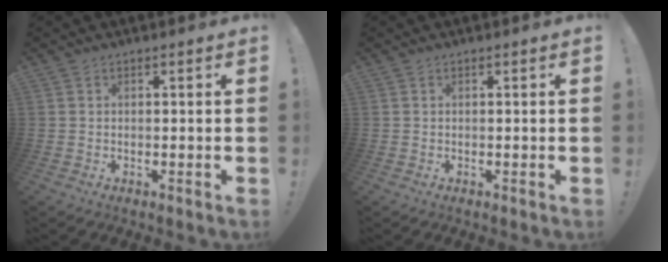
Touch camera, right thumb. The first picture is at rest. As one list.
[{"total": 0.0}]